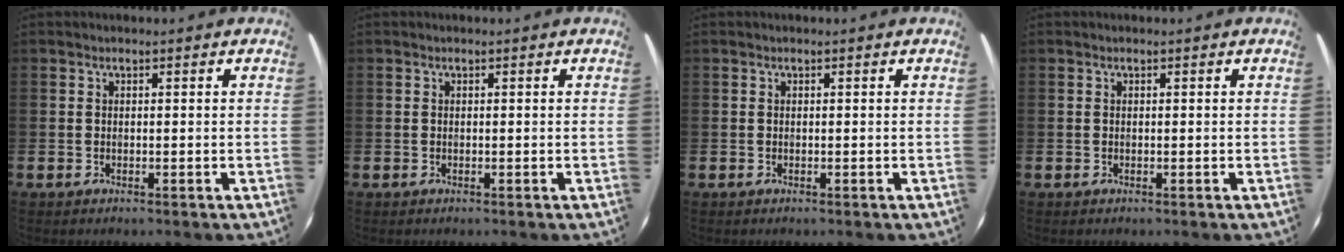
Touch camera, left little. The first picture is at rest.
{"total": 0.0}
{"total": 0.0}
{"total": 0.0}